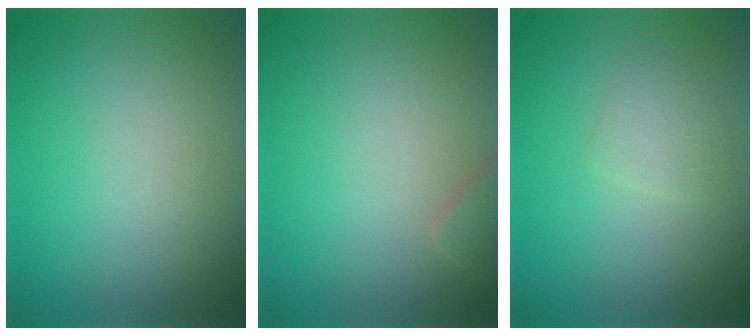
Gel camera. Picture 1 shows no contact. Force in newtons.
{"total": 1.2, "press": 1.2, "slide": 0.0}
{"total": 1.5, "press": 1.5, "slide": 0.0}